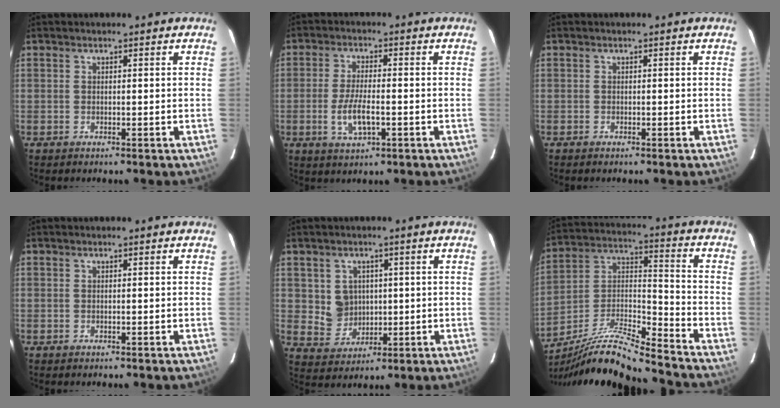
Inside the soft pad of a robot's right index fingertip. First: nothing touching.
{"total": 6.8, "force": [-2.0, 2.3, 6.1], "torque": [-0.125, -0.007, -0.035]}
{"total": 0.0}
{"total": 0.0}
{"total": 6.2, "force": [1.0, 5.9, 1.7], "torque": [-0.040, 0.008, 0.034]}
{"total": 17.2, "force": [-15.0, 0.3, 8.4], "torque": [-0.156, -0.006, -0.271]}